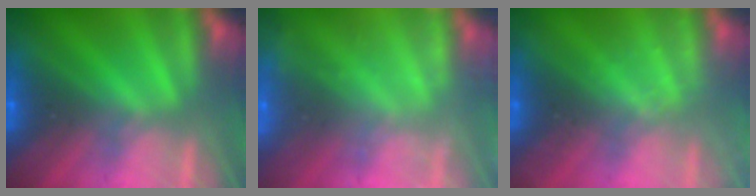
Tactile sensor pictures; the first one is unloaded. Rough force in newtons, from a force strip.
{"total": 2.4}
{"total": 2.2}